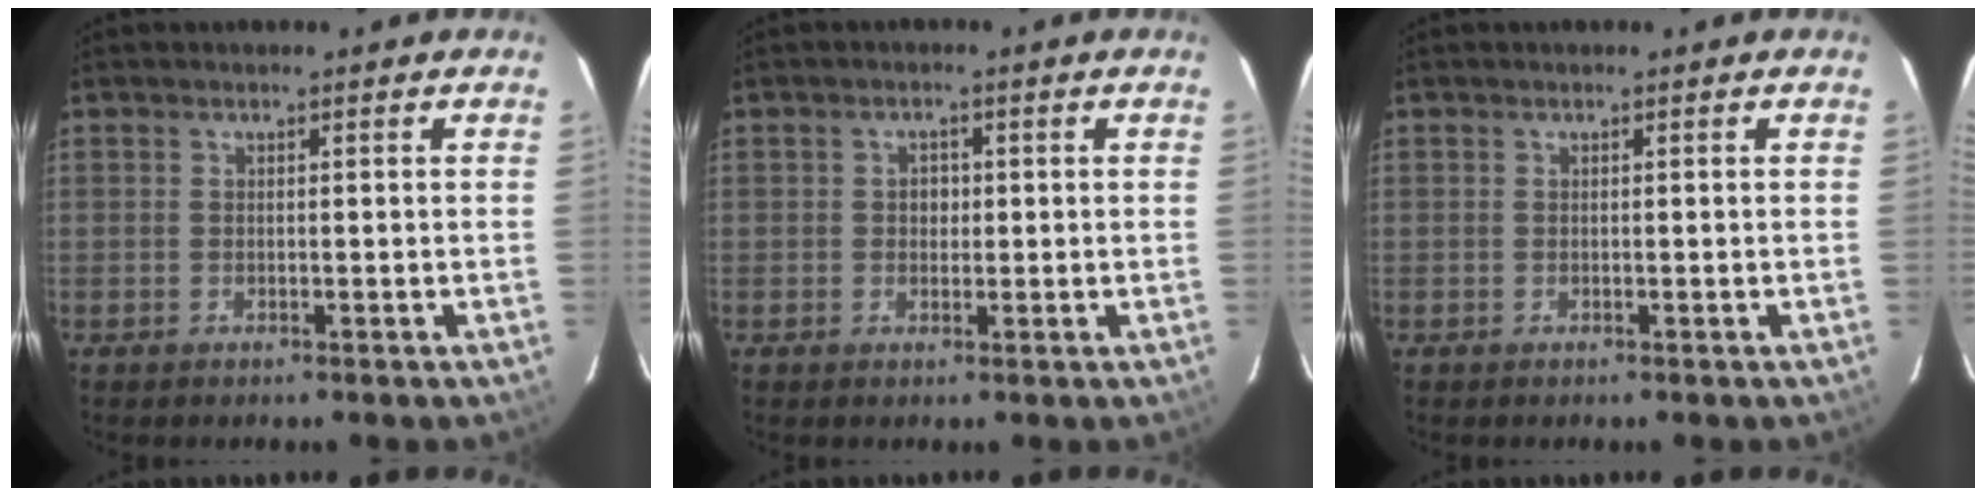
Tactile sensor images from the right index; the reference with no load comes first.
{"total": 1.9, "force": [0.0, 1.7, 0.7], "torque": [-0.011, 0.006, -0.002]}
{"total": 0.0}